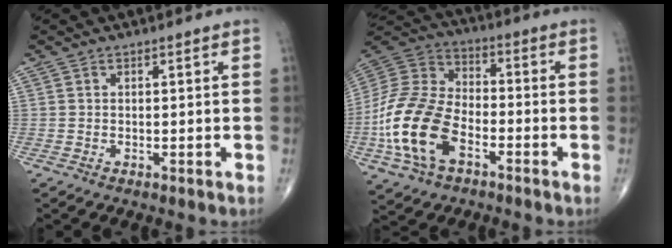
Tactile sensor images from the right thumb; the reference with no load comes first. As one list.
[{"total": 19.0, "force": [-6.5, 11.3, 13.8], "torque": [-0.278, 0.031, -0.128]}]